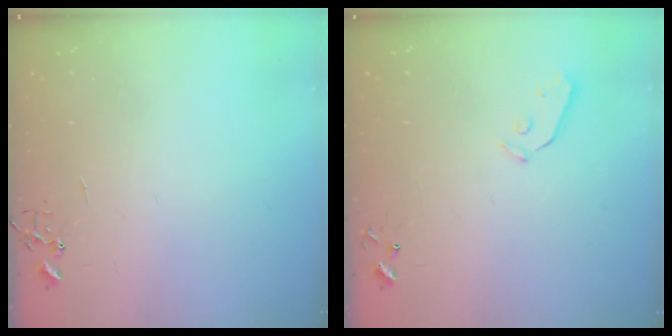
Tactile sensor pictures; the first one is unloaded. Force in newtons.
{"total": 3.4, "press": 3.4, "slide": 0.5}